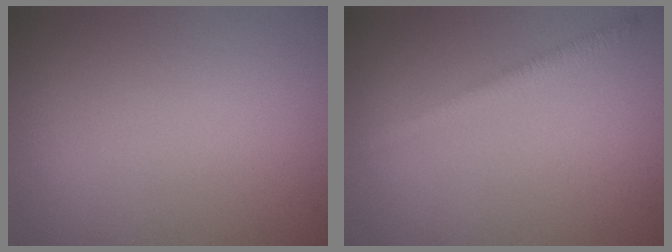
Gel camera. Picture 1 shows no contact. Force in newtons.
{"total": 1.8, "press": 1.8, "slide": 0.1}